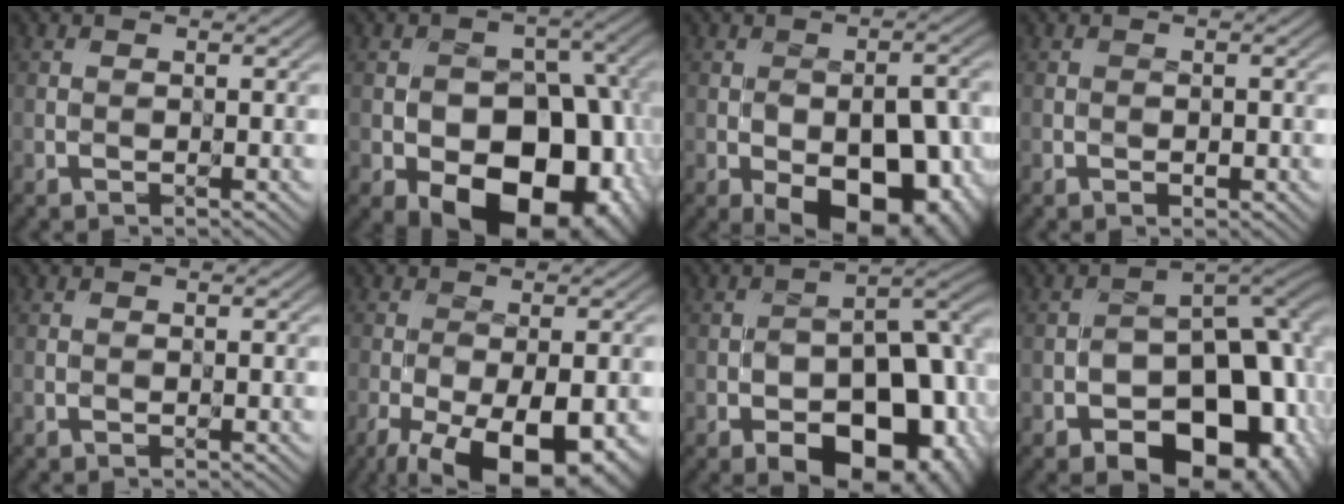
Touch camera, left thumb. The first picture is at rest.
{"total": 16.7, "force": [-7.0, 10.7, 10.7], "torque": [-0.104, -0.015, -0.100]}
{"total": 15.2, "force": [-6.2, 8.2, 11.3], "torque": [-0.118, -0.016, -0.074]}
{"total": 0.9, "force": [-0.3, 0.5, 0.6], "torque": [-0.007, -0.002, -0.002]}
{"total": 0.0}
{"total": 13.6, "force": [-7.6, 5.5, 9.9], "torque": [-0.161, -0.045, -0.093]}
{"total": 18.0, "force": [-8.0, 9.8, 12.8], "torque": [-0.136, -0.009, -0.101]}
{"total": 19.4, "force": [-9.1, 11.6, 12.5], "torque": [-0.125, -0.012, -0.111]}